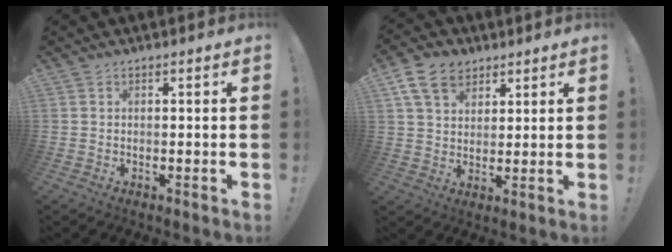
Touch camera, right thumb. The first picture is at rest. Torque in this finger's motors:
{"motor_torque": [-0.39, 0.38, 0.04, -0.07, 0.03]}